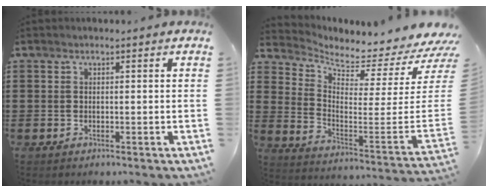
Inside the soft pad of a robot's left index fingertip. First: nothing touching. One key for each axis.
{"total": 2.8, "fx": 2.7, "fy": 0.3, "fz": 0.6, "tx": -0.029, "ty": -0.054, "tz": 0.038}